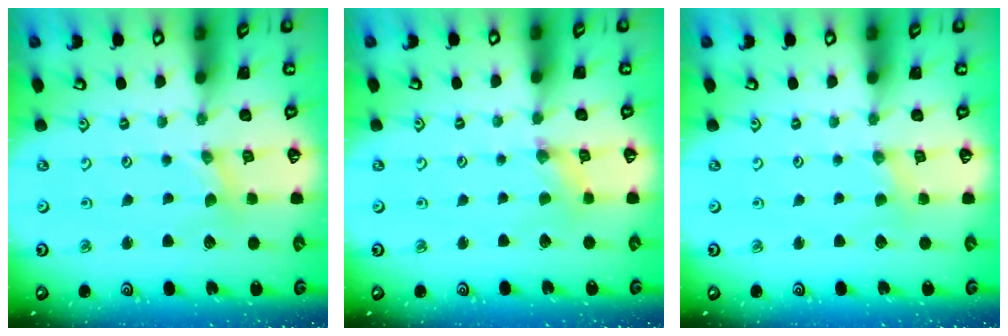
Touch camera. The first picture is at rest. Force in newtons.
{"total": 1.2, "press": 1.2, "slide": 0.3}
{"total": 2.2, "press": 2.2, "slide": 0.4}